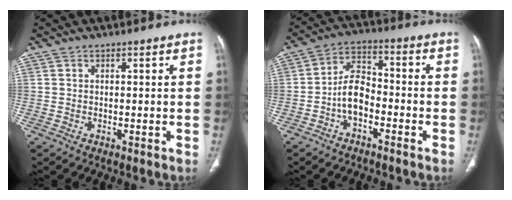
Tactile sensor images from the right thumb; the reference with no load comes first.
{"total": 7.6, "force": [-3.0, 4.4, 5.4], "torque": [-0.091, 0.038, -0.065]}